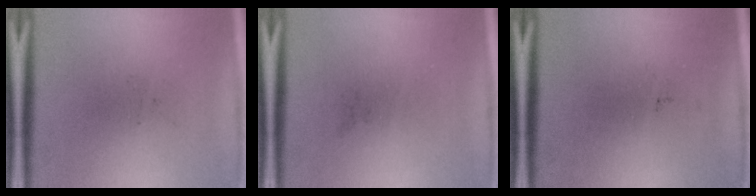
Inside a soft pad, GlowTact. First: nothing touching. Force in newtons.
{"total": 0.0}
{"total": 0.0}